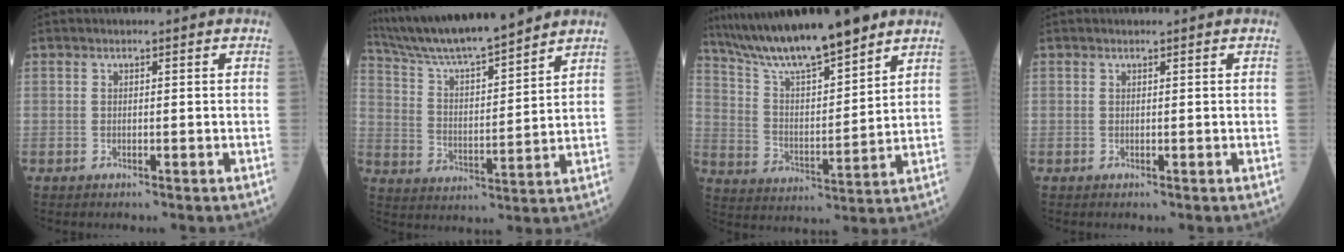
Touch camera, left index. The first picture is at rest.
{"total": 15.7, "force": [14.2, 0.3, 6.6], "torque": [-0.127, 0.010, 0.247]}
{"total": 15.7, "force": [13.0, 1.4, 8.6], "torque": [-0.156, 0.004, 0.237]}
{"total": 0.0}